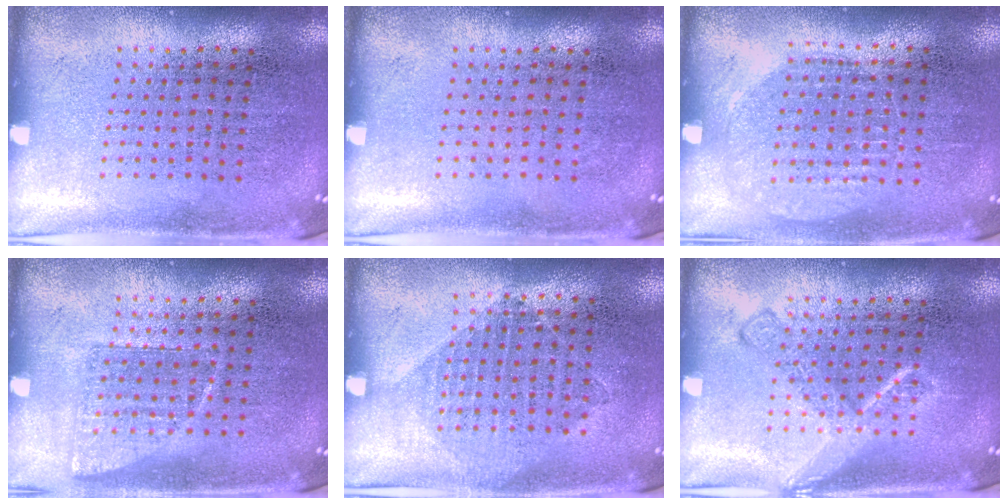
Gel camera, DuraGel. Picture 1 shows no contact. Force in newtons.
{"total": 0.0}
{"total": 1.0, "press": 0.9, "slide": 0.3}
{"total": 0.7, "press": 0.7, "slide": 0.2}
{"total": 1.1, "press": 0.9, "slide": 0.5}
{"total": 2.3, "press": 2.3, "slide": 0.4}